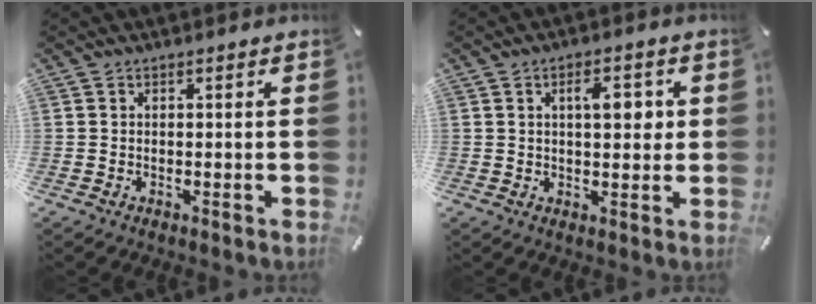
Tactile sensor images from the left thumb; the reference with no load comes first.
{"total": 6.5, "force": [1.8, 3.0, 5.4], "torque": [-0.079, -0.001, 0.020]}